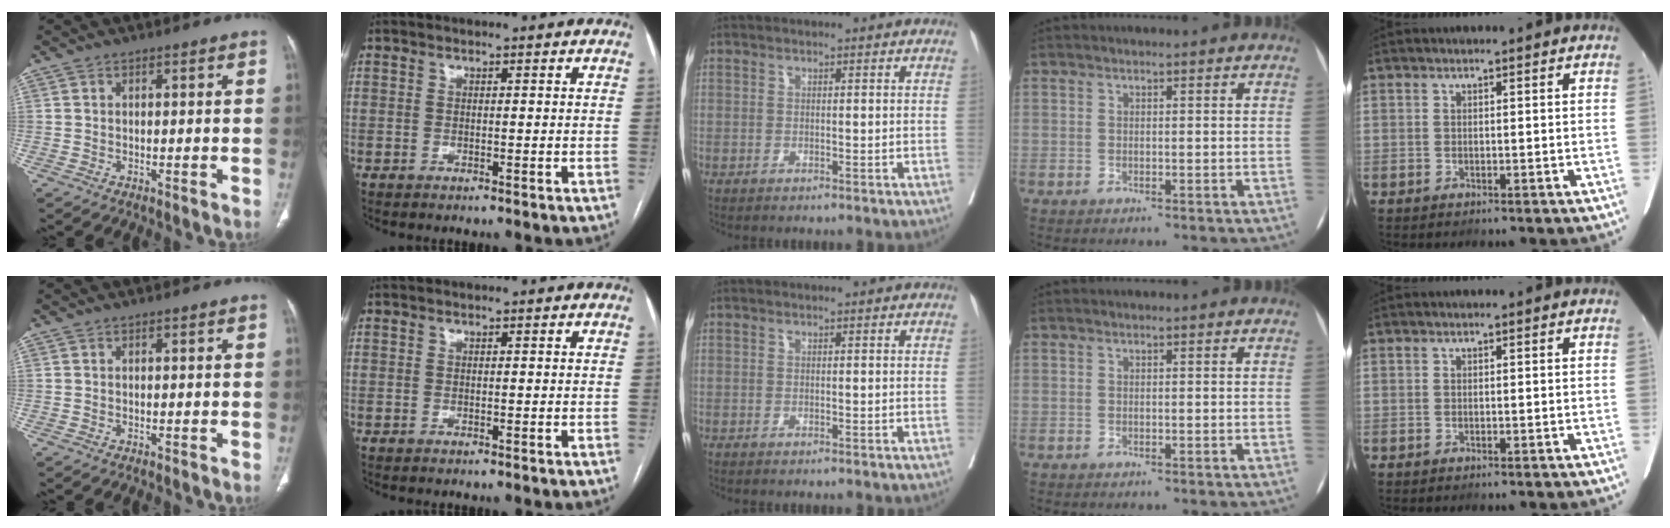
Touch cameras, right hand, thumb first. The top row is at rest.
{}